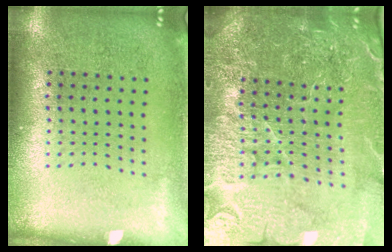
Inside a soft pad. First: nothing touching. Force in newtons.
{"total": 5.7, "press": 5.1, "slide": 2.4}